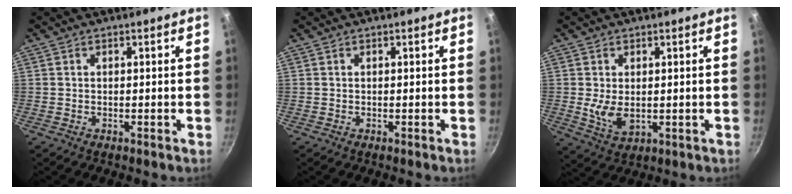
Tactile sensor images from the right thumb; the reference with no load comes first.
{"total": 0.0}
{"total": 5.8, "force": [0.1, 3.4, 4.6], "torque": [-0.088, -0.016, 0.014]}